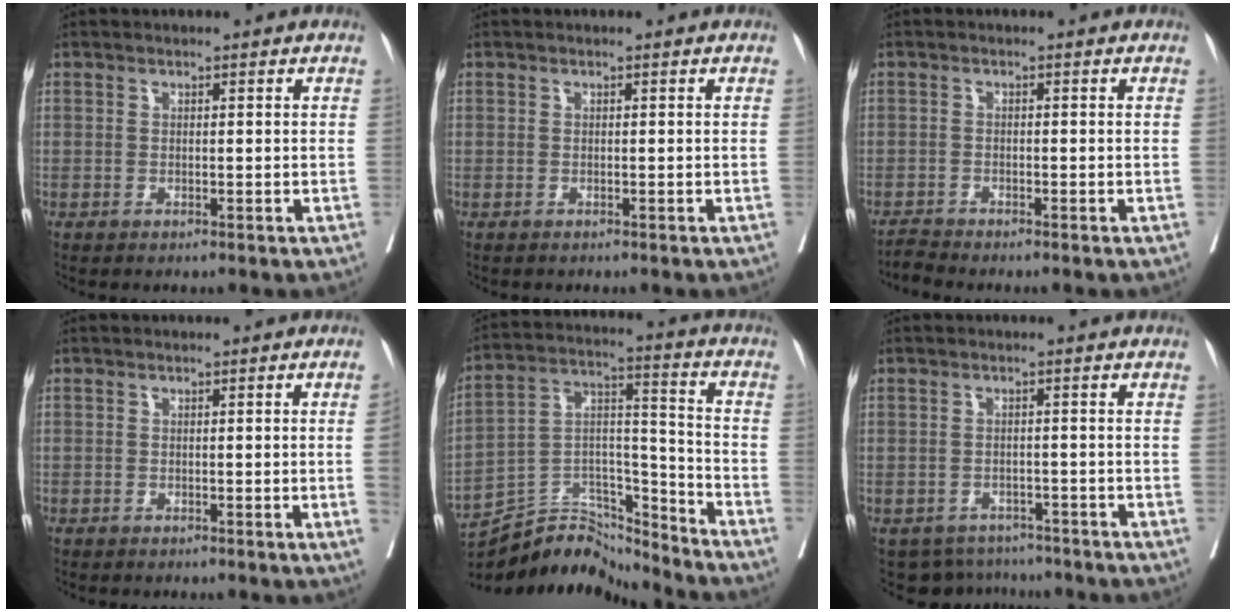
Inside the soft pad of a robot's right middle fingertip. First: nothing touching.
{"total": 0.0}
{"total": 1.6, "force": [-1.5, -0.5, -0.2], "torque": [0.001, -0.012, -0.031]}
{"total": 1.1, "force": [-0.3, -0.1, 1.1], "torque": [-0.013, 0.002, -0.007]}
{"total": 14.8, "force": [-14.5, 2.4, 2.0], "torque": [-0.037, 0.041, -0.255]}
{"total": 5.0, "force": [-4.5, 2.2, -0.6], "torque": [0.016, 0.012, -0.060]}